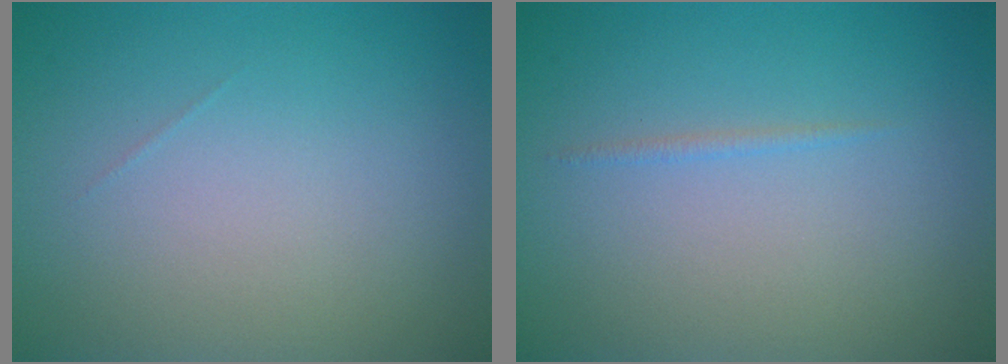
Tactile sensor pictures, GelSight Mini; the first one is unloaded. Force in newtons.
{"total": 0.5, "press": 0.5, "slide": 0.1}